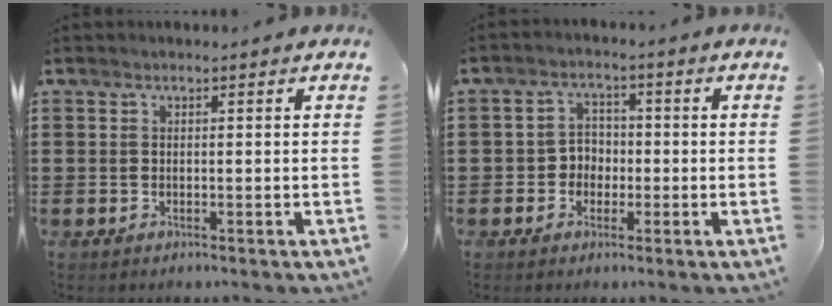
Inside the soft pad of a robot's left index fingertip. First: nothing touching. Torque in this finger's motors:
{"motor_torque": [0.19, 0.19, 0.11, 0.04]}